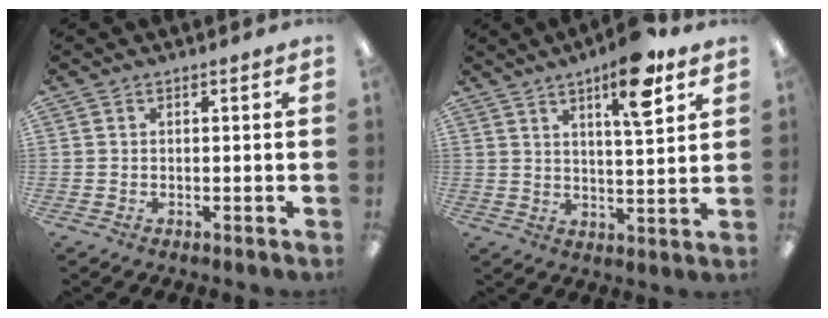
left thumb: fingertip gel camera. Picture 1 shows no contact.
{"total": 12.1, "force": [7.3, 3.1, 9.1], "torque": [-0.126, -0.035, 0.113]}